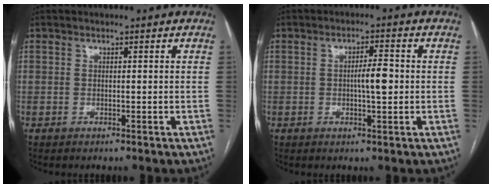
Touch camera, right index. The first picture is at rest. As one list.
[{"total": 4.0, "force": [-0.2, 0.7, 4.0], "torque": [-0.066, 0.003, -0.003]}]